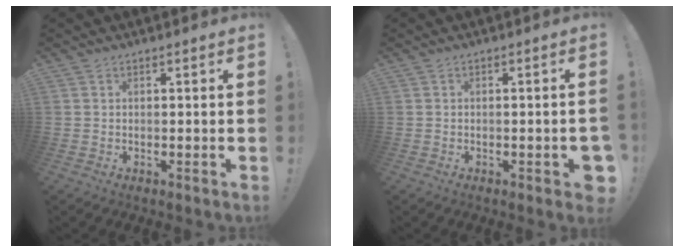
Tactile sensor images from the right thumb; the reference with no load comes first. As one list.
[{"total": 2.4, "force": [-1.1, 0.7, 2.0], "torque": [-0.029, 0.006, -0.015]}]